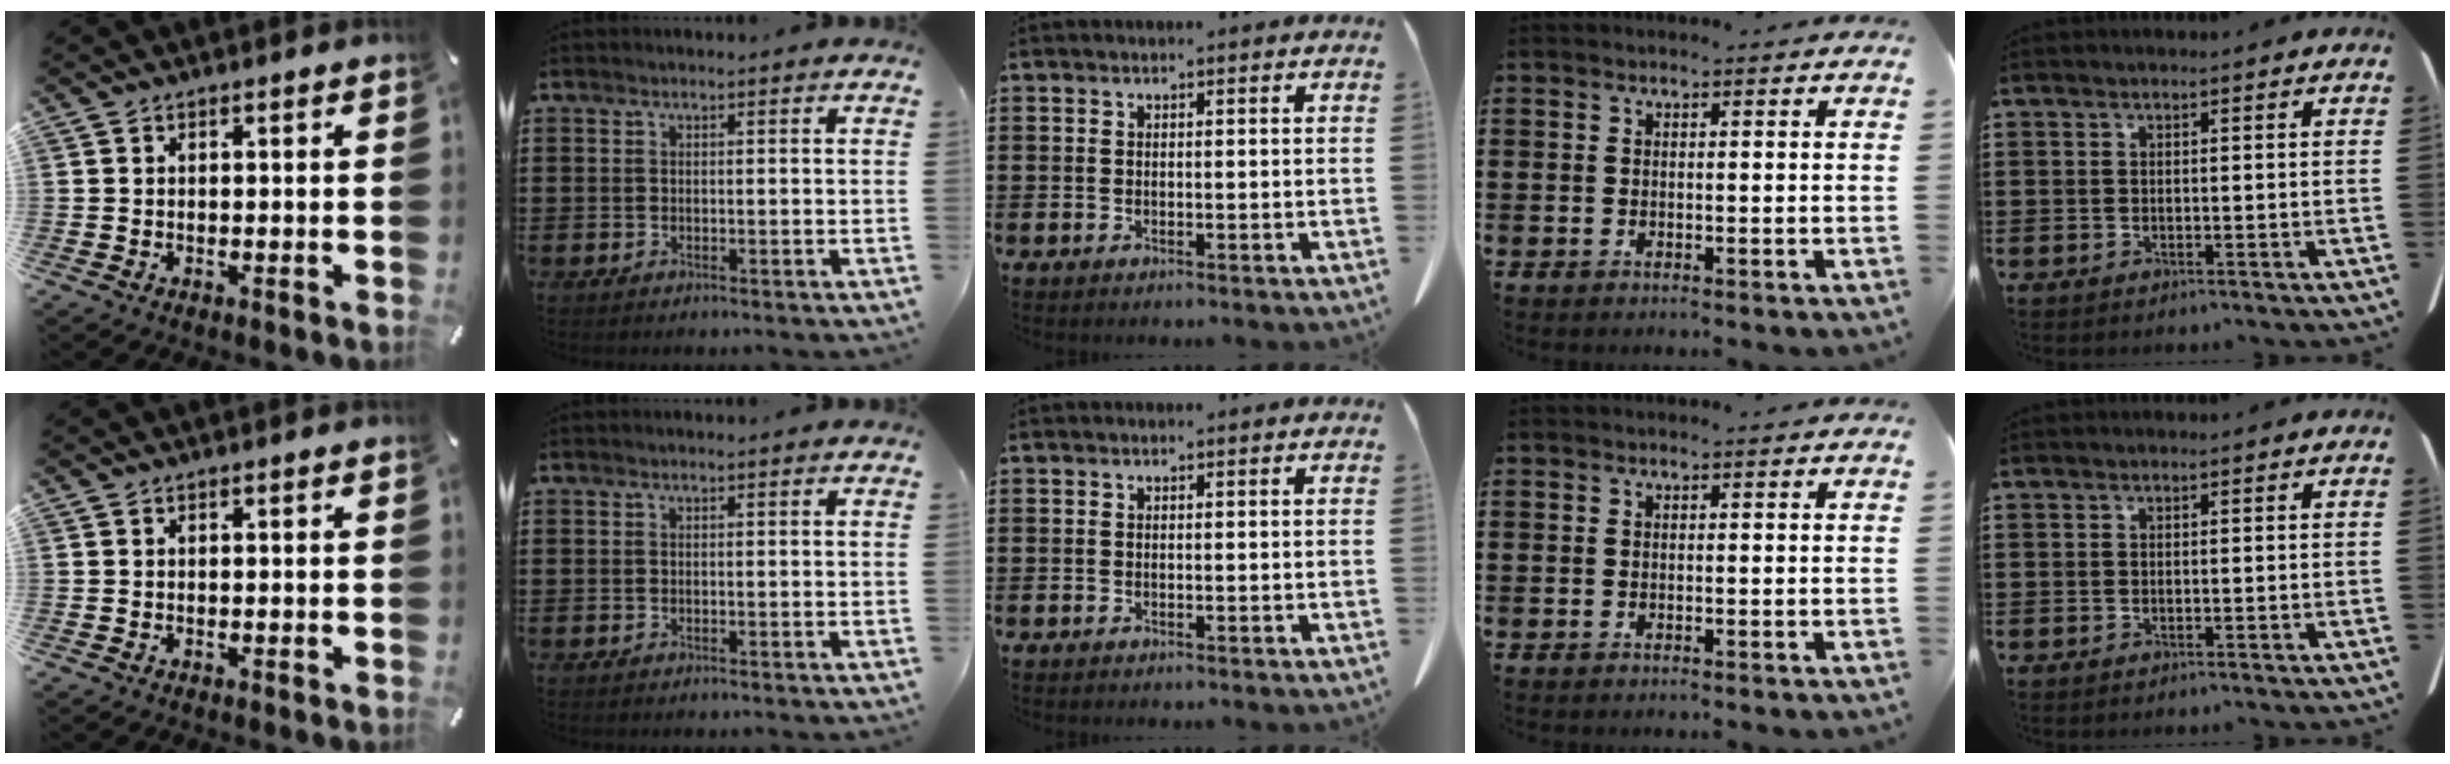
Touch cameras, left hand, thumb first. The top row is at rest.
{}